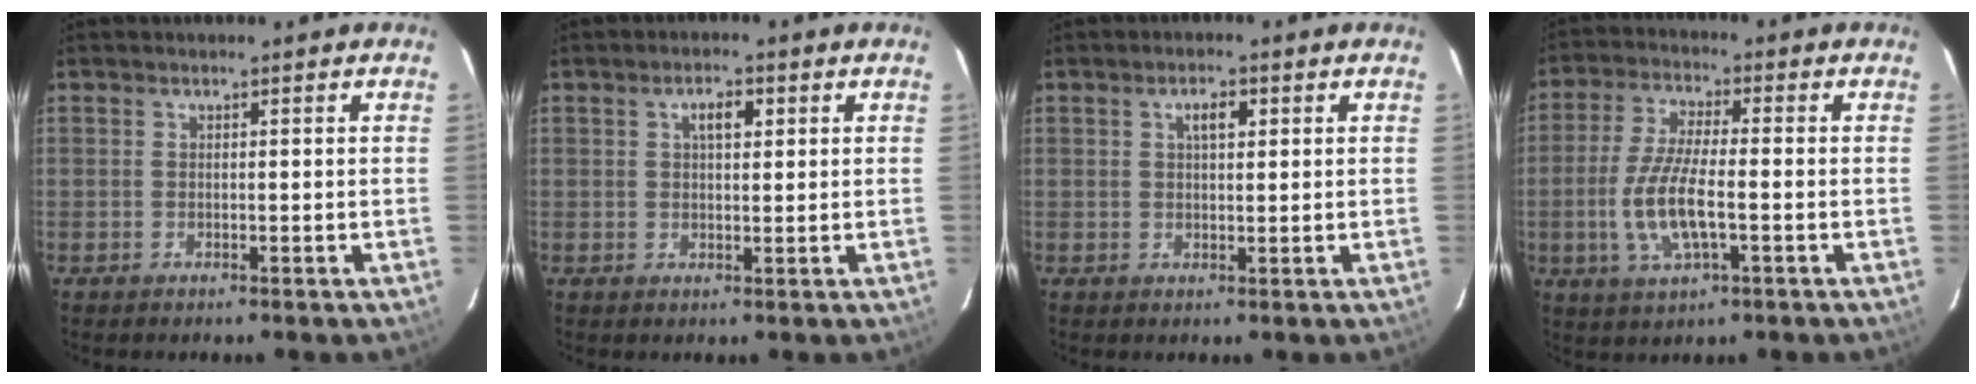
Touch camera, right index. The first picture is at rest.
{"total": 3.3, "force": [1.2, 1.6, 2.7], "torque": [-0.045, 0.010, 0.020]}
{"total": 3.0, "force": [1.1, 1.3, 2.4], "torque": [-0.041, 0.009, 0.019]}
{"total": 10.3, "force": [-2.4, 3.1, 9.5], "torque": [-0.196, -0.007, -0.046]}